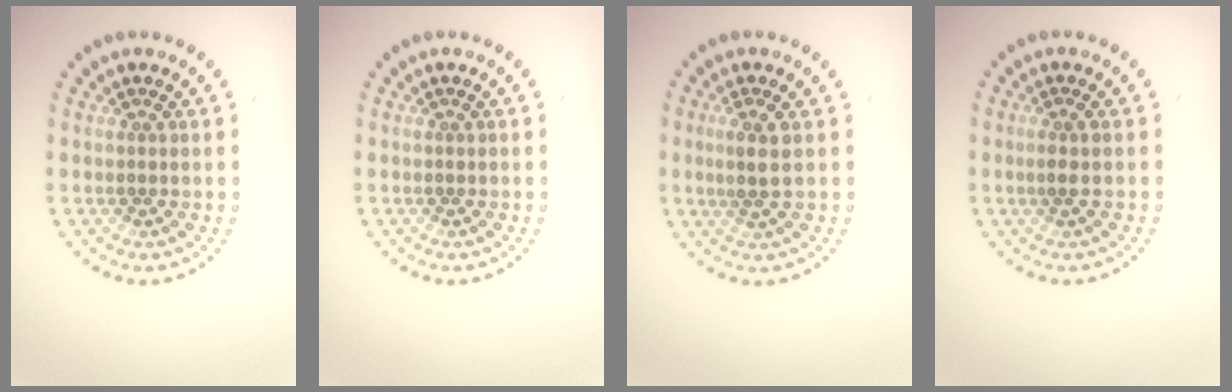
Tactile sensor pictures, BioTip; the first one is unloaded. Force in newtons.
{"total": 0.0}
{"total": 1.9, "press": 1.6, "slide": 1.0}
{"total": 0.9, "press": 0.6, "slide": 0.7}